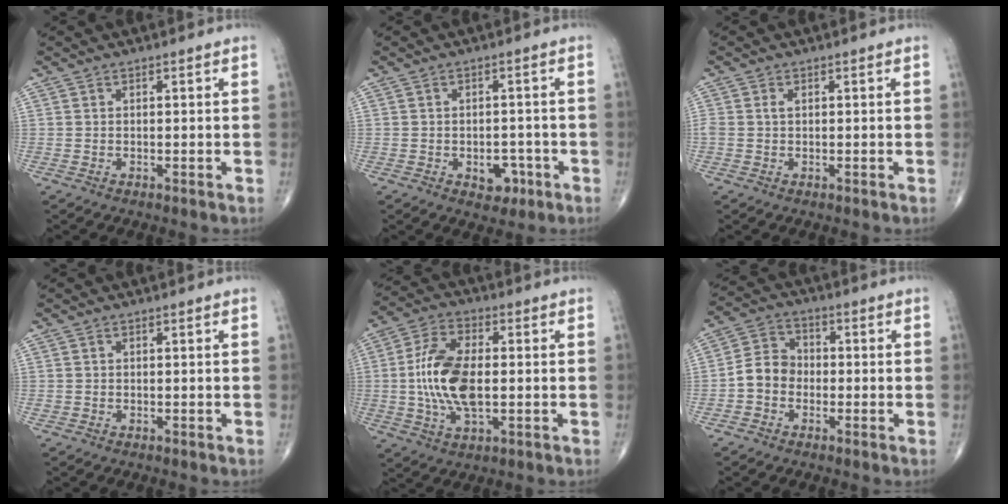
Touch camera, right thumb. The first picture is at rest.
{"total": 4.5, "force": [-1.8, 3.1, 2.7], "torque": [-0.012, 0.012, -0.020]}
{"total": 1.3, "force": [0.3, 0.8, 0.9], "torque": [-0.023, 0.006, 0.008]}
{"total": 0.5, "force": [0.0, 0.5, 0.1], "torque": [0.002, 0.002, -0.001]}
{"total": 13.5, "force": [-0.4, 6.7, 11.7], "torque": [-0.236, 0.007, -0.009]}
{"total": 6.5, "force": [-1.6, 5.4, 3.3], "torque": [-0.042, 0.027, -0.044]}